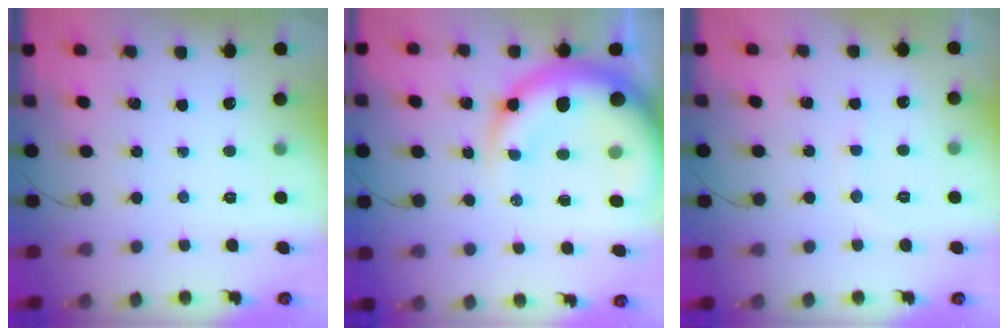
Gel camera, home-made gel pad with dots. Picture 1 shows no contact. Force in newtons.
{"total": 18.5, "press": 17.9, "slide": 4.5}
{"total": 6.9, "press": 6.8, "slide": 1.2}